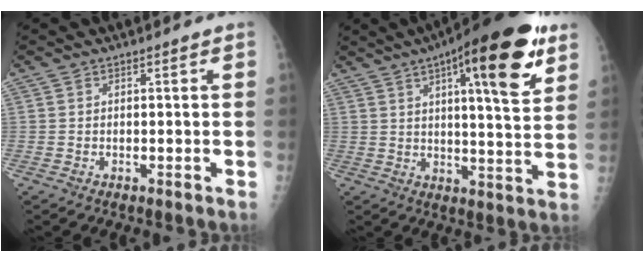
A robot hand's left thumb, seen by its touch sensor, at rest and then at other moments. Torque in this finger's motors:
{"motor_torque": [0.49, 0.66, 1.33, -1.45, 0.16]}